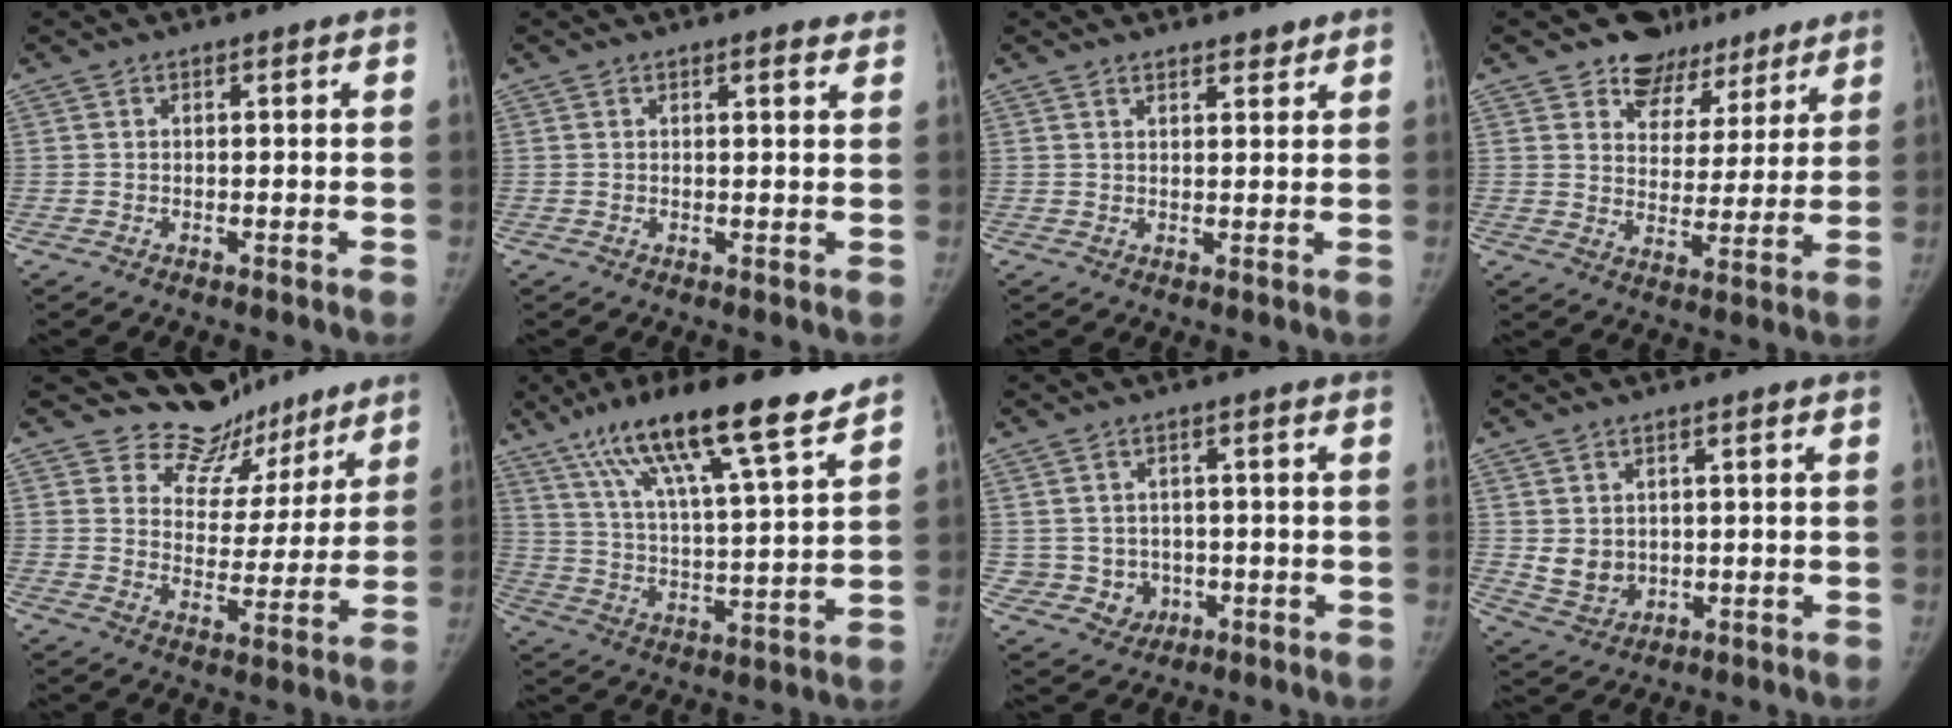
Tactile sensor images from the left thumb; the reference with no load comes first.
{"total": 1.9, "force": [1.6, 0.5, 1.0], "torque": [-0.005, -0.006, 0.019]}
{"total": 2.5, "force": [2.2, 1.0, 0.8], "torque": [0.003, -0.013, 0.030]}
{"total": 10.9, "force": [8.5, 6.8, 1.1], "torque": [0.029, -0.053, 0.120]}
{"total": 12.2, "force": [10.8, 5.6, 0.5], "torque": [0.036, -0.088, 0.155]}
{"total": 19.9, "force": [14.0, 2.6, 13.8], "torque": [-0.219, -0.051, 0.239]}
{"total": 5.4, "force": [-0.4, 5.2, 1.1], "torque": [0.008, 0.007, 0.006]}
{"total": 5.2, "force": [0.8, 4.5, 2.6], "torque": [-0.030, -0.014, 0.031]}